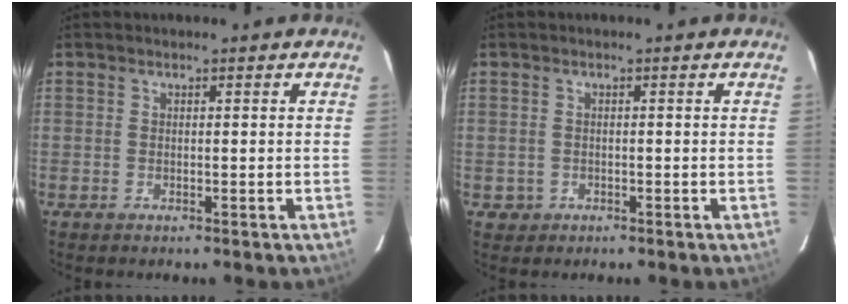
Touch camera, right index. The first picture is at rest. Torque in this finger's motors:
{"motor_torque": [-0.32, -0.07, -0.85, -0.21]}